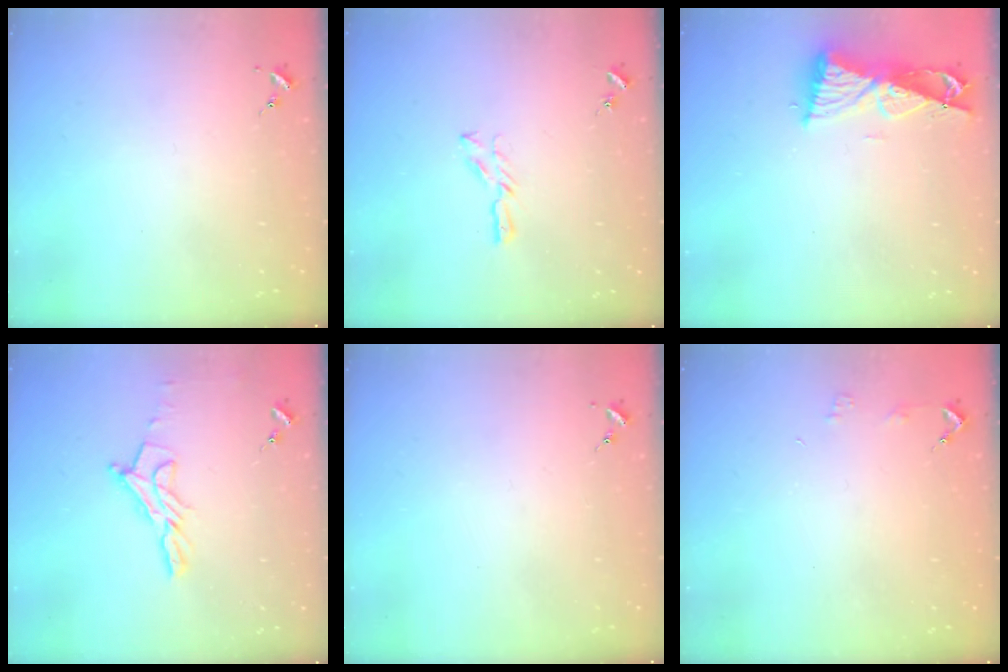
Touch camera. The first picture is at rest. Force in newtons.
{"total": 5.2, "press": 5.2, "slide": 0.4}
{"total": 9.1, "press": 9.0, "slide": 1.0}
{"total": 12.2, "press": 12.1, "slide": 1.0}
{"total": 0.0}
{"total": 2.9, "press": 2.9, "slide": 0.2}